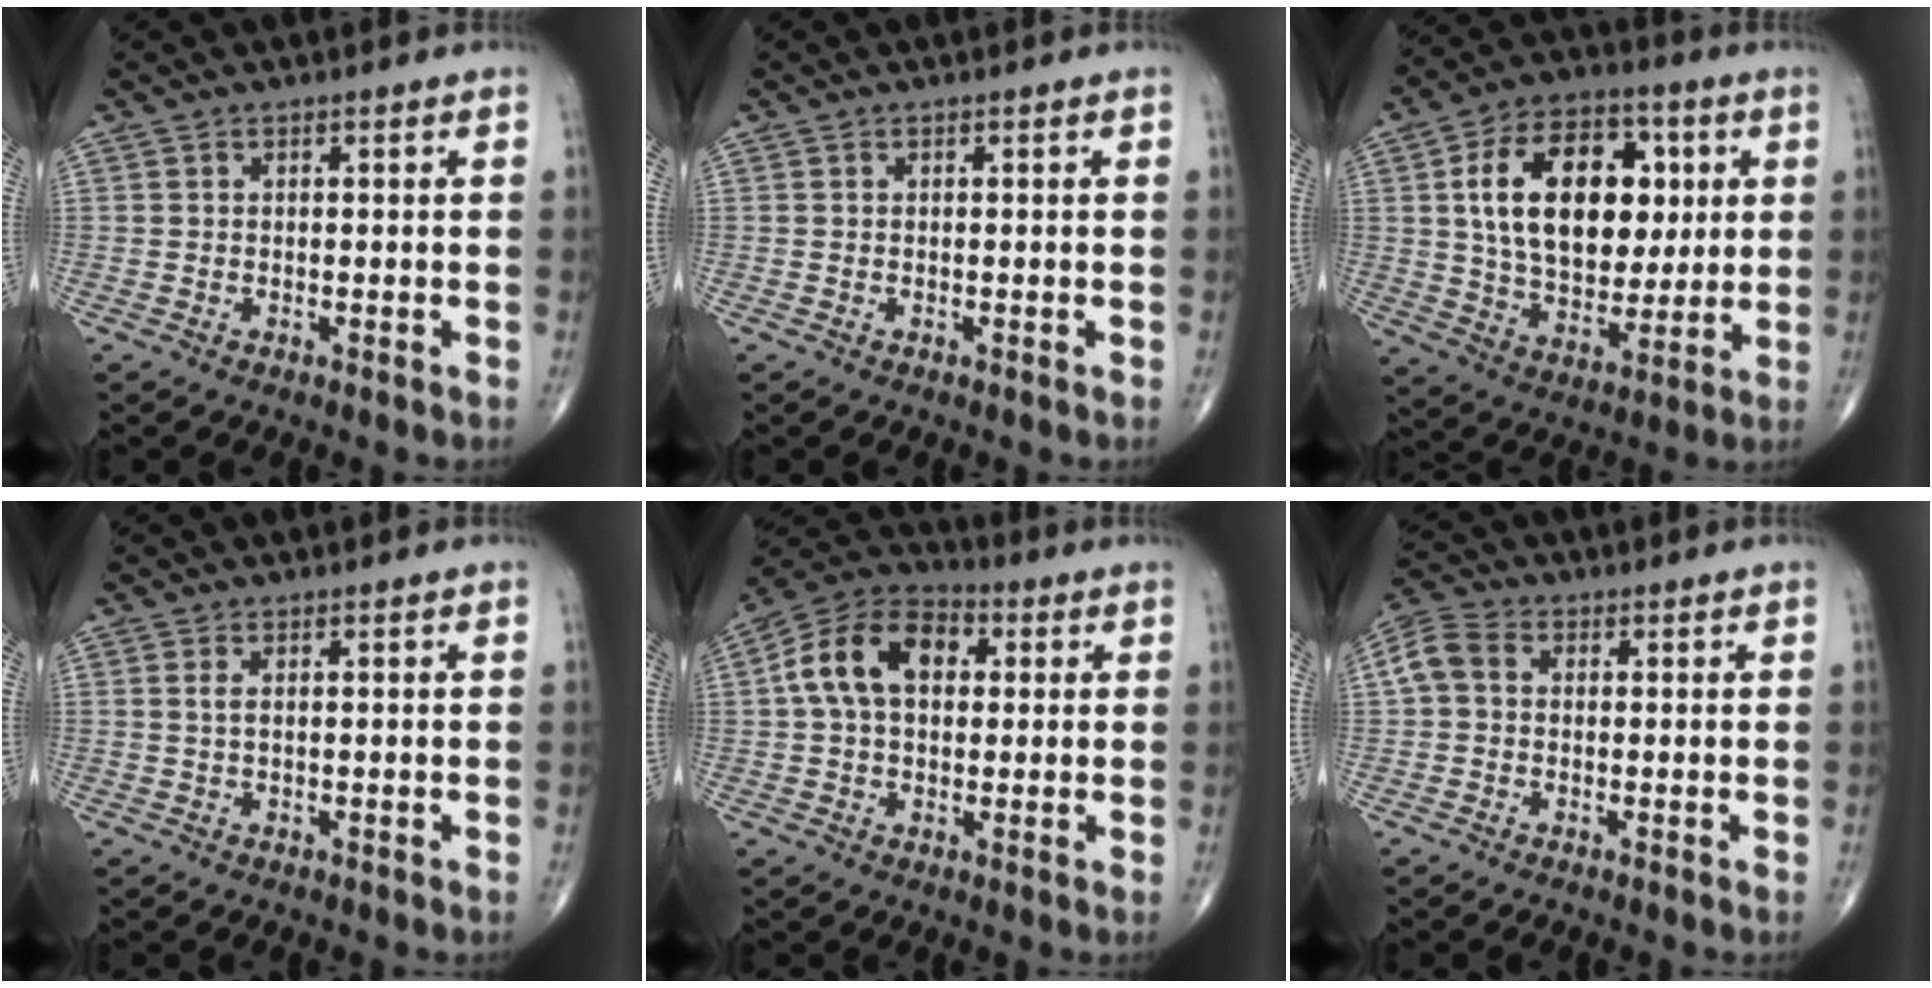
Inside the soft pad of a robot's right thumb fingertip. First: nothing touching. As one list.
[{"total": 0.0}, {"total": 22.2, "force": [4.4, 14.1, 16.6], "torque": [-0.240, -0.001, 0.077]}, {"total": 1.2, "force": [0.3, 0.5, 1.1], "torque": [-0.029, 0.004, 0.009]}, {"total": 13.6, "force": [2.5, 8.9, 10.0], "torque": [-0.172, 0.028, 0.033]}, {"total": 5.6, "force": [0.5, 4.3, 3.6], "torque": [-0.080, 0.022, 0.002]}]